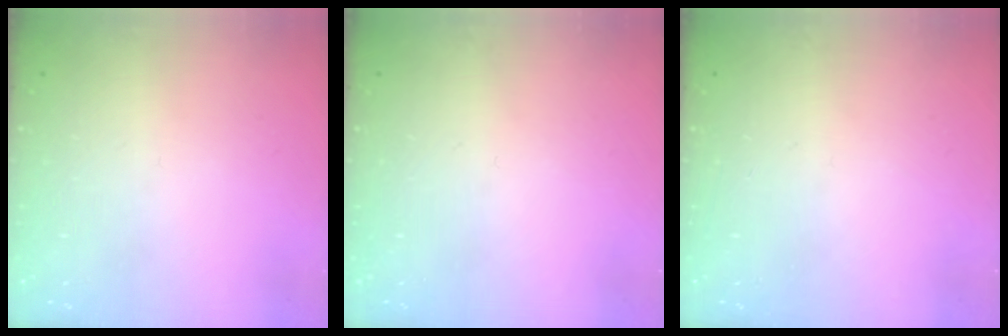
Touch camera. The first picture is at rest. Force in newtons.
{"total": 0.0}
{"total": 0.0}